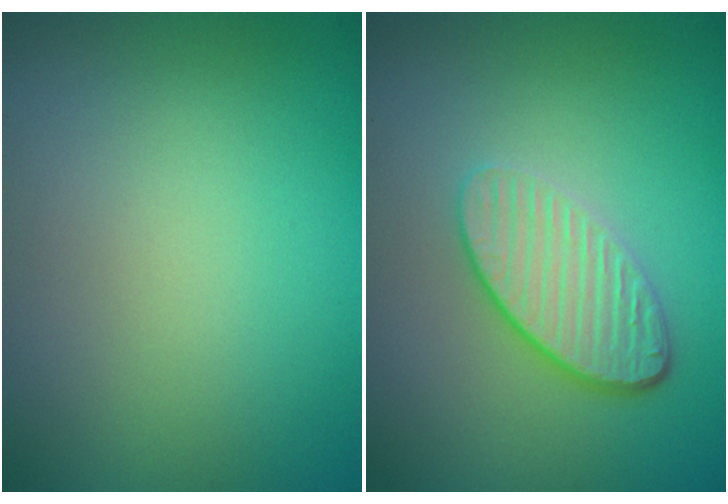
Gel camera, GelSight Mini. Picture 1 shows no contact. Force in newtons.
{"total": 4.5, "press": 3.2, "slide": 3.1}